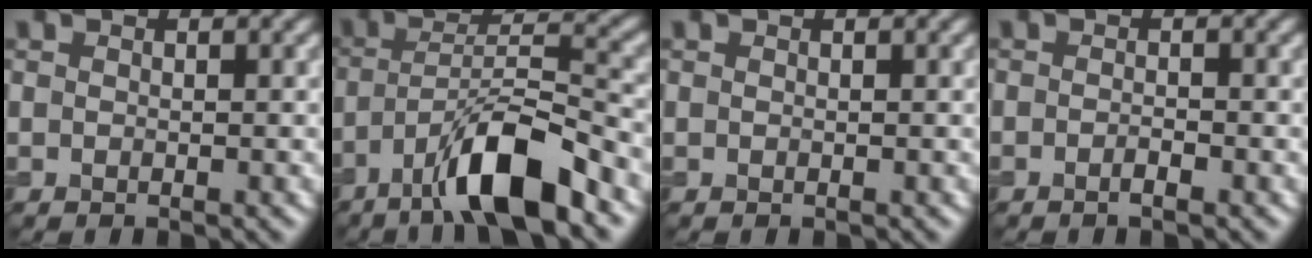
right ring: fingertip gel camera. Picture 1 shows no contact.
{"total": 8.2, "force": [-5.1, 1.5, 6.2], "torque": [-0.108, 0.016, -0.089]}
{"total": 0.0}
{"total": 0.9, "force": [-0.6, 0.2, 0.8], "torque": [-0.014, -0.001, -0.010]}